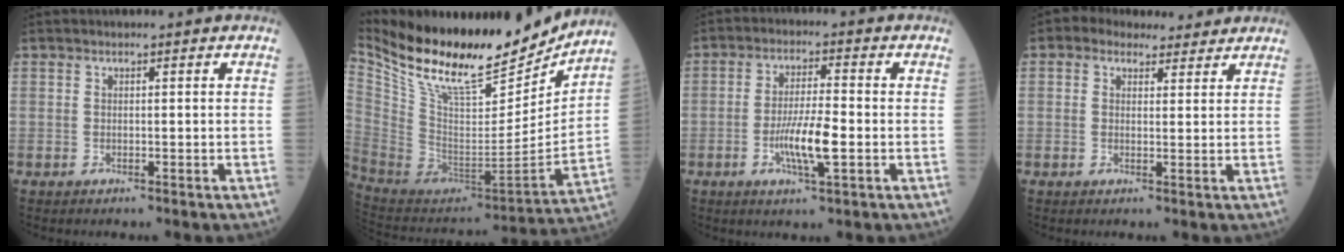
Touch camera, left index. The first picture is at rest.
{"total": 25.7, "force": [21.7, 6.5, 12.2], "torque": [-0.229, -0.021, 0.359]}
{"total": 6.9, "force": [-1.9, 0.7, 6.6], "torque": [-0.130, -0.007, -0.036]}
{"total": 5.9, "force": [4.8, 3.0, 1.7], "torque": [-0.025, 0.025, 0.069]}